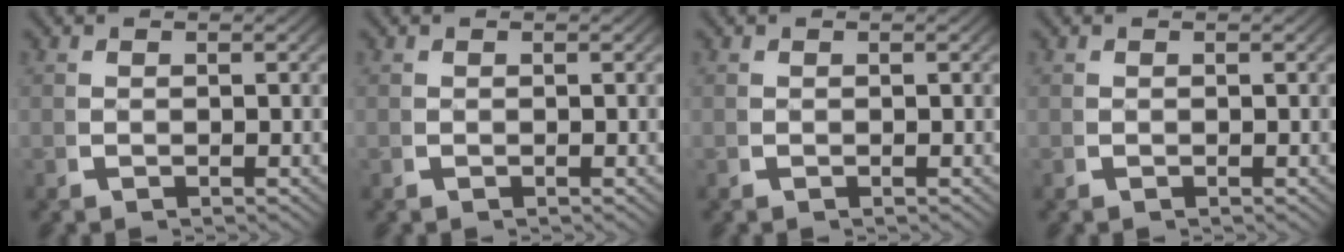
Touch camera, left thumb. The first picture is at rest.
{"total": 0.0}
{"total": 0.0}
{"total": 0.0}